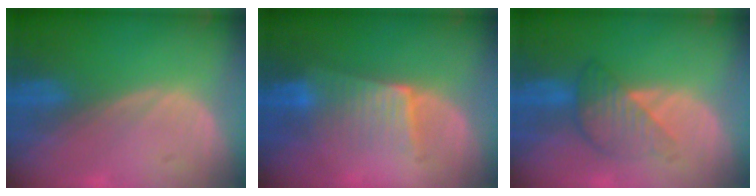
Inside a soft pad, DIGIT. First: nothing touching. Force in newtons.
{"total": 6.4, "press": 5.8, "slide": 2.9}
{"total": 5.2, "press": 5.2, "slide": 0.2}